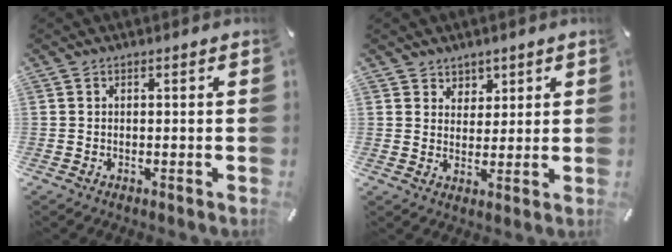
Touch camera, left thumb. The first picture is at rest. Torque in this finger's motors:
{"motor_torque": [0.29, -0.13, 0.03, 0.01, 0.01]}